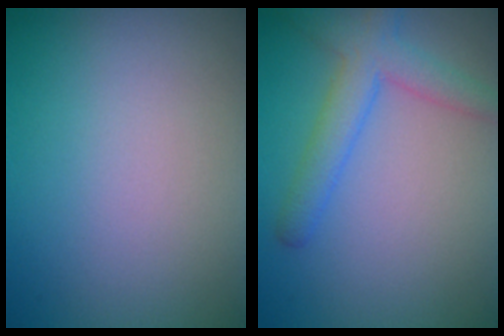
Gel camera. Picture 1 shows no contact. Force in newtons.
{"total": 3.7, "press": 3.7, "slide": 0.2}